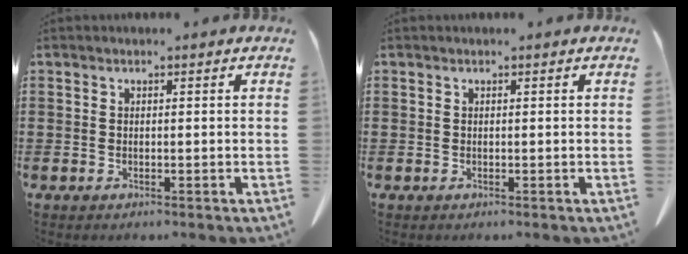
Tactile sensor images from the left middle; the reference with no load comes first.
{"total": 0.0}